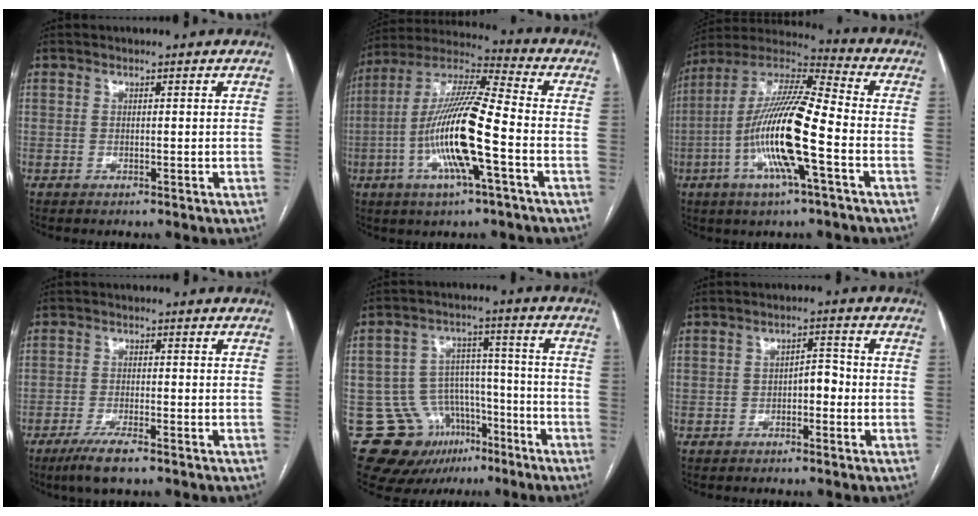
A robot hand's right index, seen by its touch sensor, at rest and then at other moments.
{"total": 16.2, "force": [-4.1, 1.4, 15.6], "torque": [-0.309, 0.001, -0.080]}
{"total": 17.3, "force": [-4.5, 1.7, 16.6], "torque": [-0.329, -0.001, -0.087]}
{"total": 5.1, "force": [-3.6, 0.7, 3.6], "torque": [-0.074, -0.012, -0.064]}
{"total": 13.2, "force": [-7.7, 10.1, 3.5], "torque": [-0.051, 0.072, -0.104]}
{"total": 3.2, "force": [-1.0, 1.5, 2.7], "torque": [-0.038, 0.015, -0.016]}